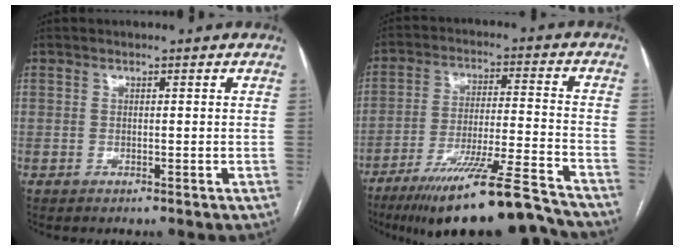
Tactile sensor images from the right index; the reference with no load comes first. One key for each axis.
{"total": 18.6, "fx": -15.1, "fy": 0.3, "fz": 10.8, "tx": -0.153, "ty": -0.011, "tz": -0.248}